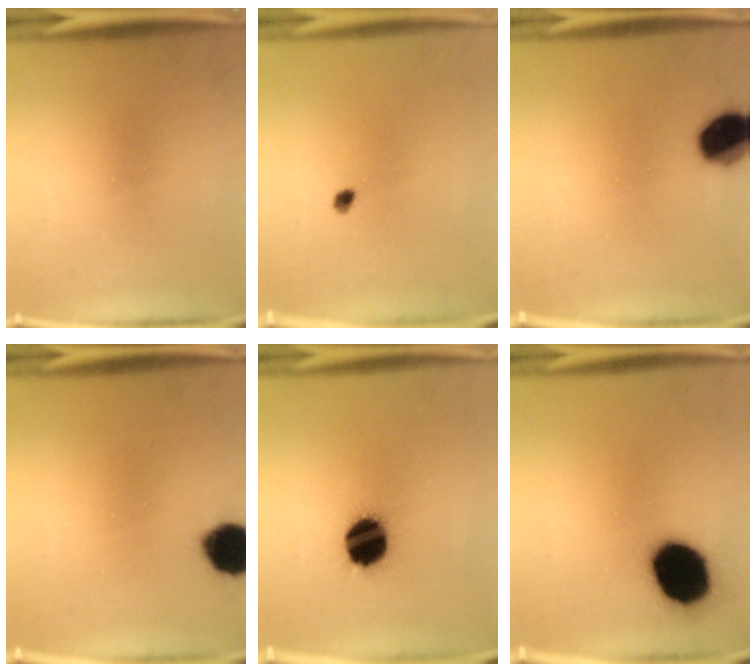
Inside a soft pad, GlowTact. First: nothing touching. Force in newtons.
{"total": 1.2}
{"total": 10.9}
{"total": 10.4}
{"total": 14.5}
{"total": 18.4}